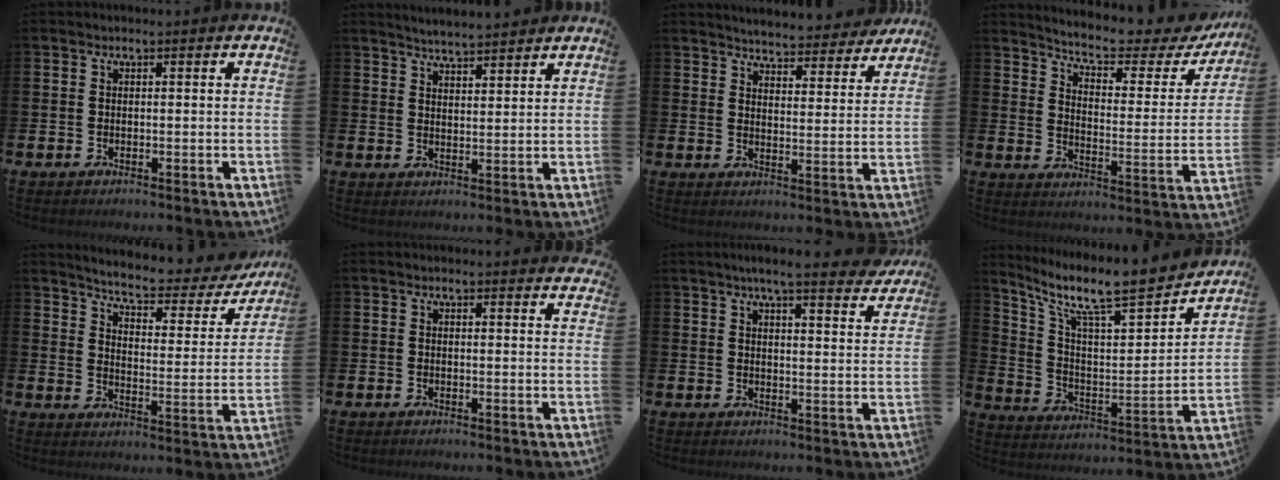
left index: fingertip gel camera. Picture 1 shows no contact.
{"total": 4.3, "force": [4.3, 0.0, 0.1], "torque": [-0.010, -0.024, 0.077]}
{"total": 5.3, "force": [5.2, 0.7, 0.3], "torque": [-0.013, -0.042, 0.089]}
{"total": 6.8, "force": [6.0, 1.3, 2.8], "torque": [-0.075, -0.043, 0.098]}
{"total": 6.1, "force": [5.6, 1.1, 2.2], "torque": [-0.063, -0.043, 0.088]}
{"total": 1.3, "force": [1.3, 0.0, 0.1], "torque": [0.006, -0.008, 0.022]}
{"total": 5.9, "force": [5.4, 0.3, 2.4], "torque": [-0.041, -0.030, 0.090]}
{"total": 10.8, "force": [9.2, 2.3, 5.3], "torque": [-0.132, -0.072, 0.149]}